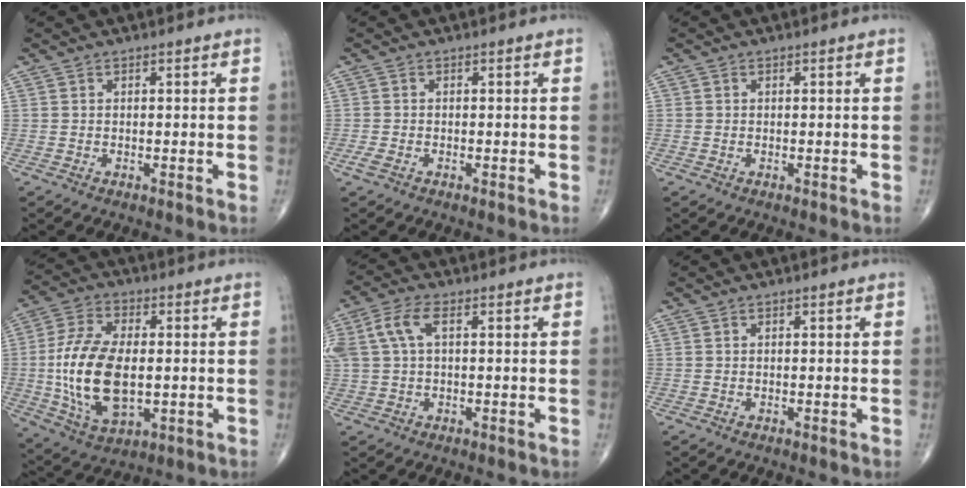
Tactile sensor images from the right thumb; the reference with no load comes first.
{"total": 1.7, "force": [-0.8, 0.7, 1.3], "torque": [-0.035, -0.003, -0.018]}
{"total": 0.0}
{"total": 17.7, "force": [-1.1, 9.3, 15.0], "torque": [-0.300, -0.004, -0.012]}
{"total": 7.4, "force": [1.9, 3.8, 6.1], "torque": [-0.157, 0.027, 0.038]}
{"total": 0.0}